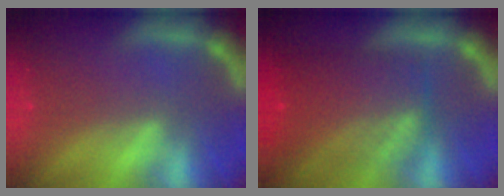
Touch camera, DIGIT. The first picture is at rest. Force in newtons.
{"total": 8.5}